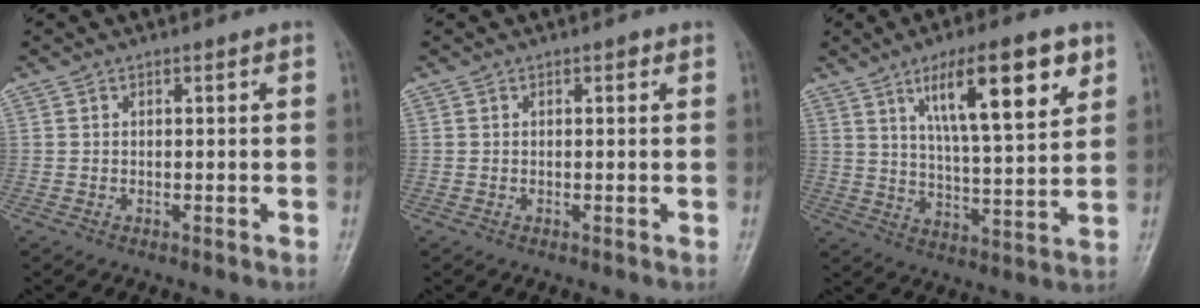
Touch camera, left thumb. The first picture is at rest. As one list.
[{"total": 0.6, "force": [0.3, 0.3, 0.5], "torque": [-0.006, 0.000, 0.002]}, {"total": 15.9, "force": [7.8, 4.2, 13.3], "torque": [-0.195, -0.033, 0.128]}]